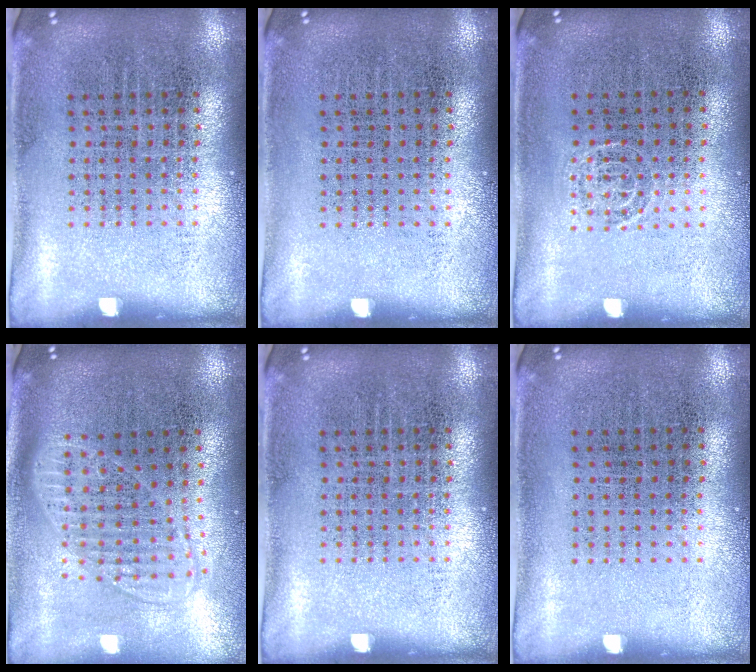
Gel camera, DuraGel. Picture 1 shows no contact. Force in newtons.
{"total": 0.0}
{"total": 0.6, "press": 0.5, "slide": 0.3}
{"total": 1.7, "press": 1.4, "slide": 1.0}
{"total": 0.0}
{"total": 0.0}